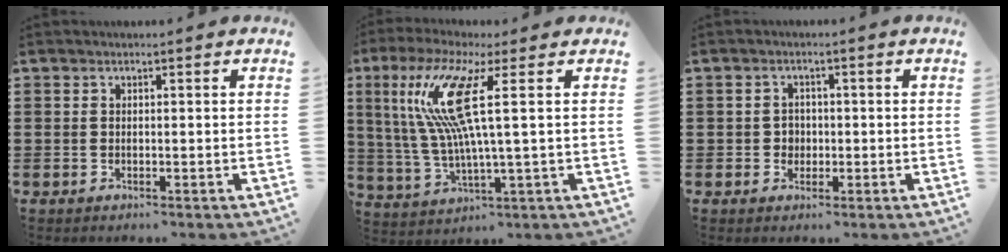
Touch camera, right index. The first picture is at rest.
{"total": 12.7, "force": [3.1, 0.5, 12.2], "torque": [-0.275, -0.026, 0.040]}
{"total": 1.9, "force": [-0.2, 1.8, 0.5], "torque": [-0.015, 0.007, -0.008]}